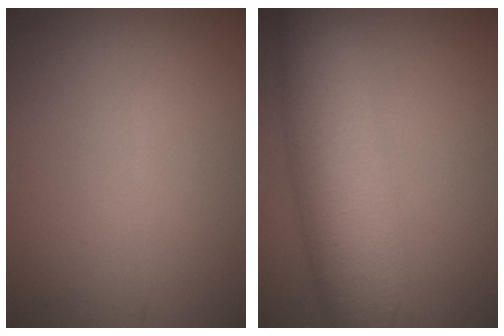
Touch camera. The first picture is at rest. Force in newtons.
{"total": 8.6, "press": 8.6, "slide": 0.2}